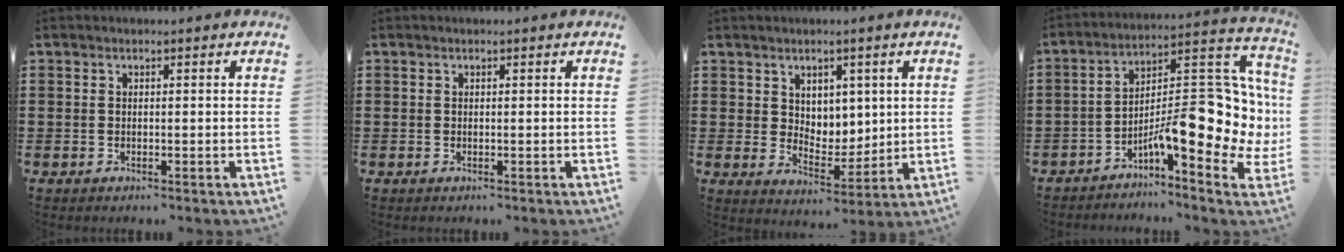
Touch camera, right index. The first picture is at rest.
{"total": 0.0}
{"total": 4.7, "force": [2.9, 3.7, 0.2], "torque": [-0.018, -0.003, 0.053]}
{"total": 13.8, "force": [-3.5, 4.7, 12.5], "torque": [-0.165, -0.032, -0.060]}